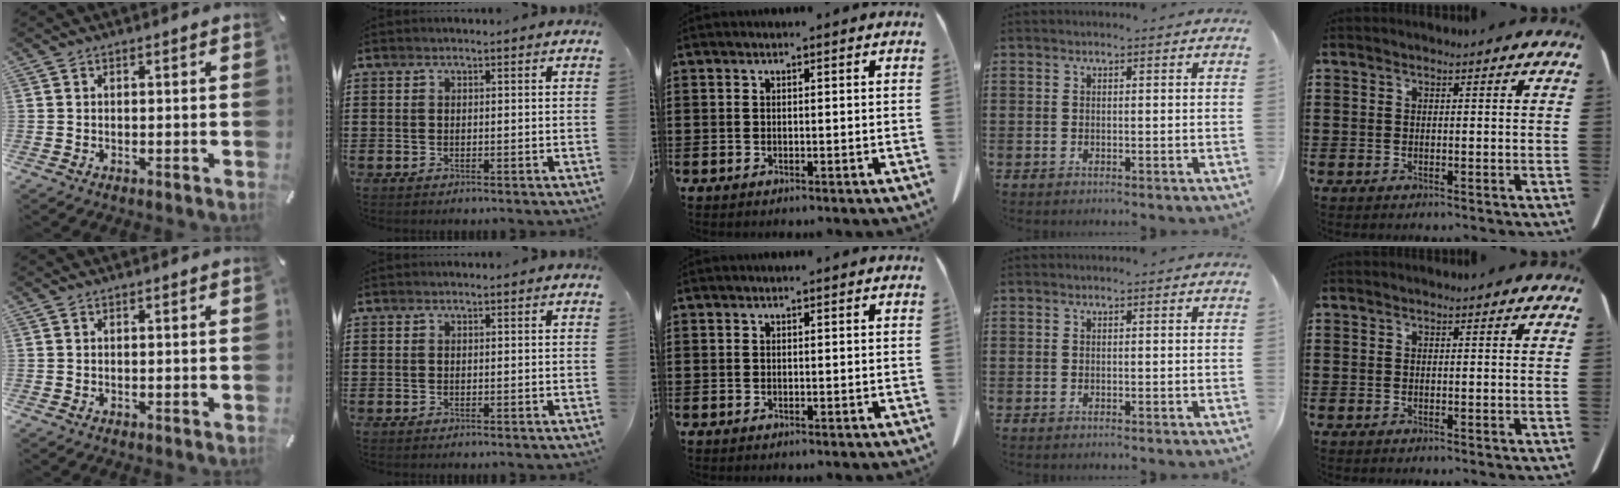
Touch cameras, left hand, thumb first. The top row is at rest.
{}